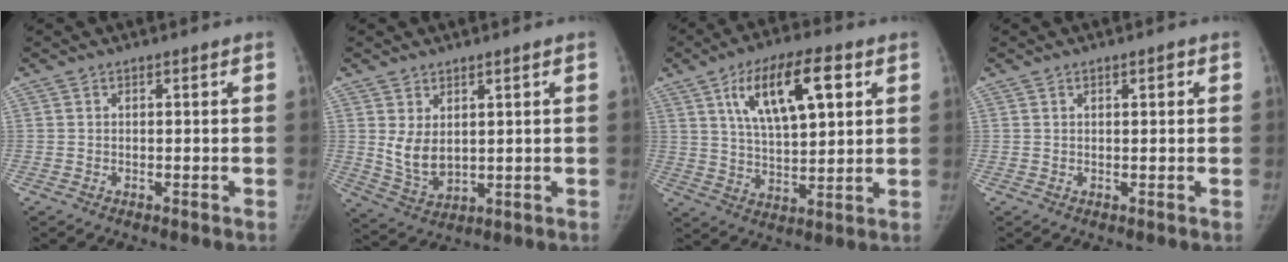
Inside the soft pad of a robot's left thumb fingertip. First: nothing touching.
{"total": 7.2, "force": [2.0, 4.2, 5.5], "torque": [-0.090, -0.023, 0.058]}
{"total": 15.5, "force": [6.3, 6.3, 12.7], "torque": [-0.191, -0.014, 0.109]}
{"total": 1.4, "force": [0.6, 0.5, 1.2], "torque": [-0.014, 0.001, 0.008]}